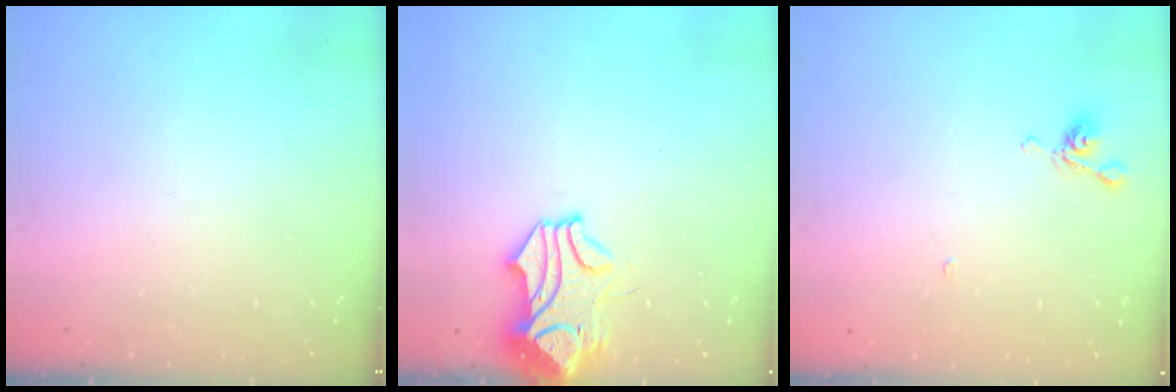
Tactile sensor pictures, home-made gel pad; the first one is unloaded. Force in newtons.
{"total": 1.6, "press": 0.9, "slide": 1.3}
{"total": 2.6, "press": 2.6, "slide": 0.2}